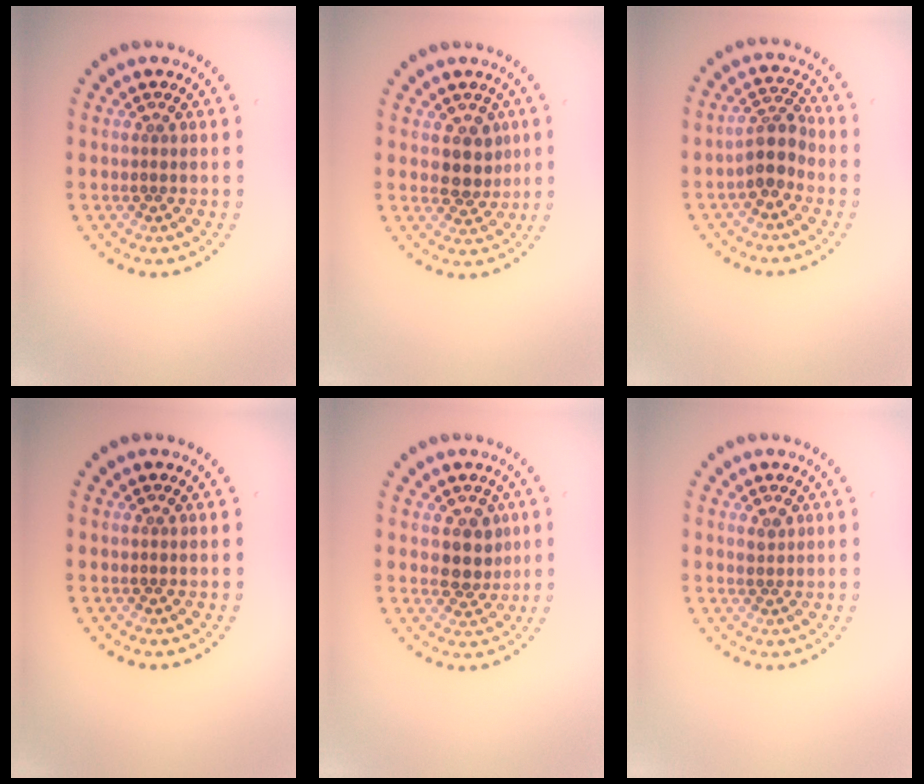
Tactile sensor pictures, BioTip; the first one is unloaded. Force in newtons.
{"total": 2.7, "press": 2.5, "slide": 1.2}
{"total": 2.7, "press": 2.3, "slide": 1.4}
{"total": 0.0}
{"total": 2.7, "press": 2.5, "slide": 1.2}
{"total": 0.8, "press": 0.7, "slide": 0.3}